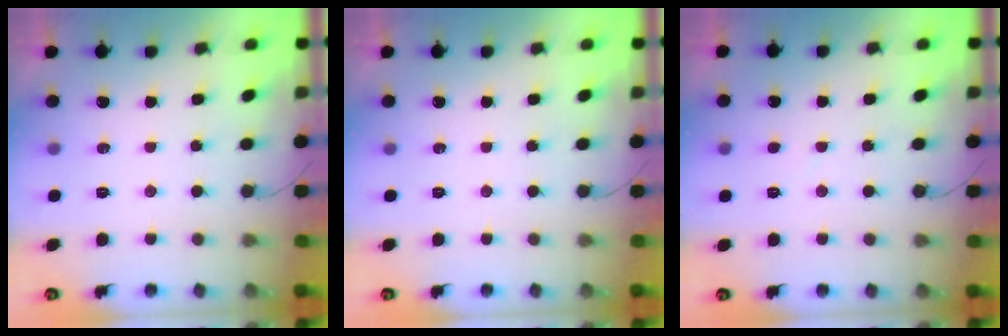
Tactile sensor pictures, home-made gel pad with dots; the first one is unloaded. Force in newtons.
{"total": 0.0}
{"total": 1.9, "press": 1.9, "slide": 0.2}